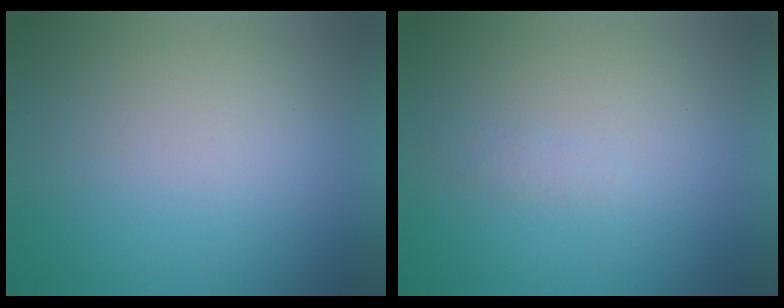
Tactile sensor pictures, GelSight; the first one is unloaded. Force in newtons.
{"total": 1.2}